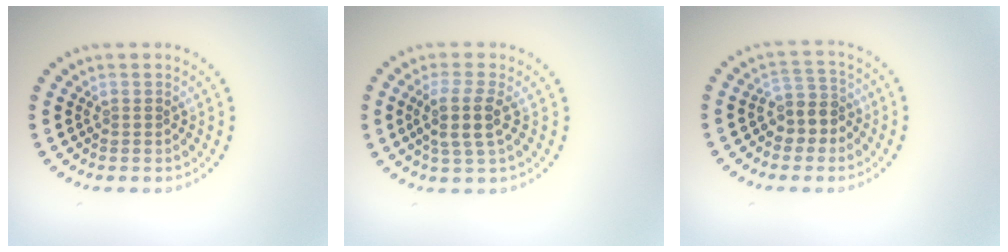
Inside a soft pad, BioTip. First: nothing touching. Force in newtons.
{"total": 3.0, "press": 2.5, "slide": 1.6}
{"total": 2.8, "press": 2.5, "slide": 1.3}